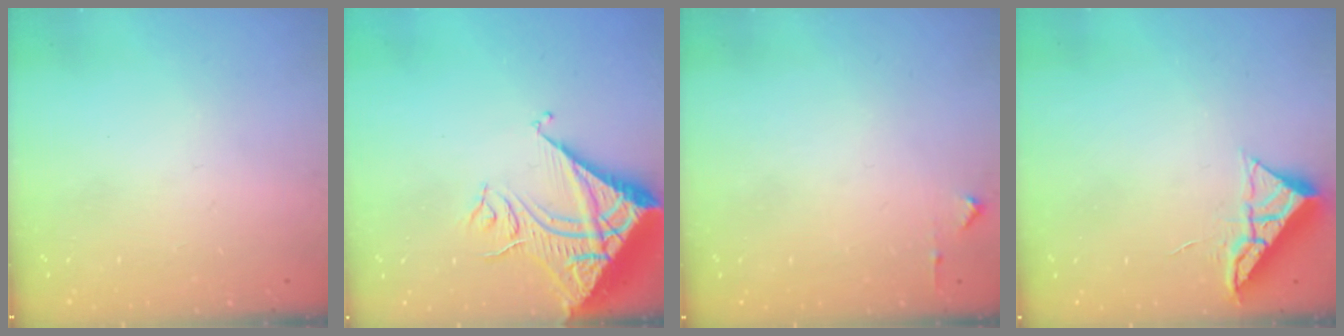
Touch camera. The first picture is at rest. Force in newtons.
{"total": 11.1, "press": 11.1, "slide": 1.0}
{"total": 5.1, "press": 5.0, "slide": 0.8}
{"total": 6.9, "press": 6.9, "slide": 0.5}